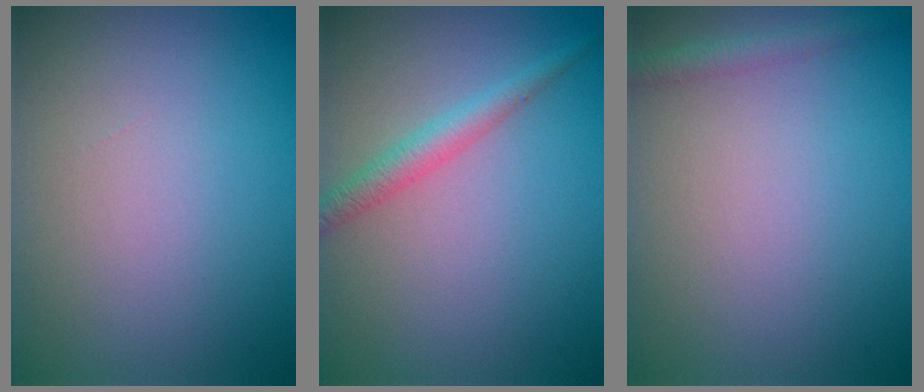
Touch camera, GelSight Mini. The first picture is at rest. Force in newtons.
{"total": 2.1, "press": 2.1, "slide": 0.1}
{"total": 1.5, "press": 1.5, "slide": 0.1}